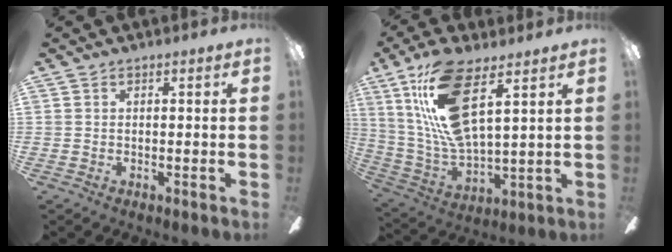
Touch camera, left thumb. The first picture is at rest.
{"total": 18.6, "force": [9.1, 6.7, 14.9], "torque": [-0.311, -0.027, 0.153]}